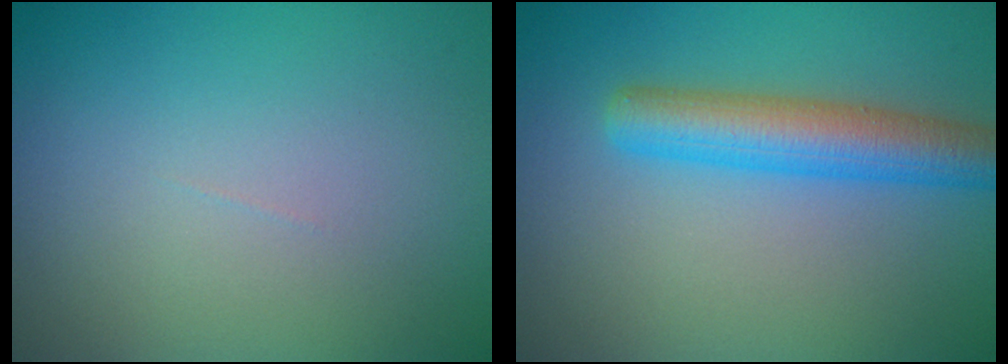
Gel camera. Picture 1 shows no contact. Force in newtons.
{"total": 5.1, "press": 5.1, "slide": 0.2}